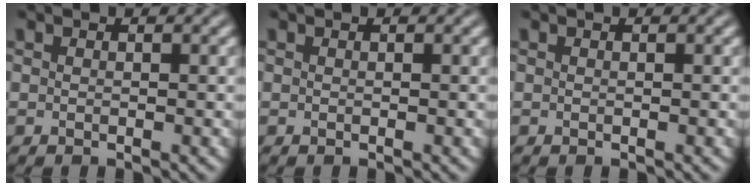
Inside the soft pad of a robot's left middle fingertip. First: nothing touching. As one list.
[{"total": 0.0}, {"total": 0.0}]